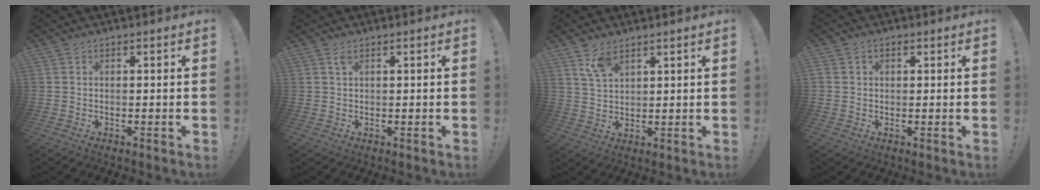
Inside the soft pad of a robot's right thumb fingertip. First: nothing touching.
{"total": 1.4, "force": [0.8, 0.6, 1.0], "torque": [-0.010, -0.003, 0.013]}
{"total": 6.5, "force": [4.3, 3.1, 3.7], "torque": [-0.062, -0.020, 0.081]}
{"total": 2.1, "force": [0.4, 1.9, 1.0], "torque": [-0.020, 0.007, 0.007]}